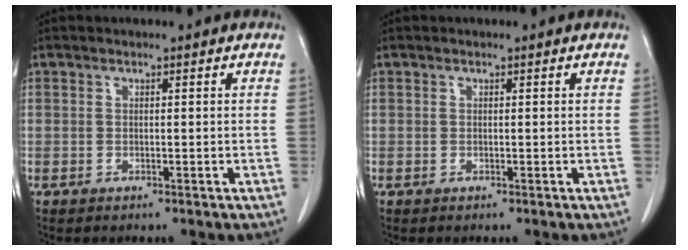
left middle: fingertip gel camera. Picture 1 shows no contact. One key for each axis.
{"total": 0.0}